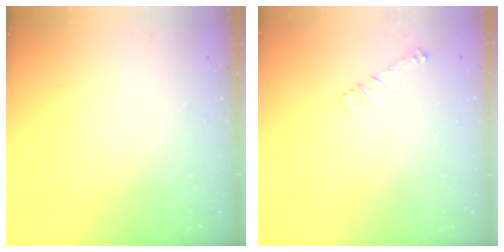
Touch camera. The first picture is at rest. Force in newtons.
{"total": 5.0, "press": 4.9, "slide": 0.8}